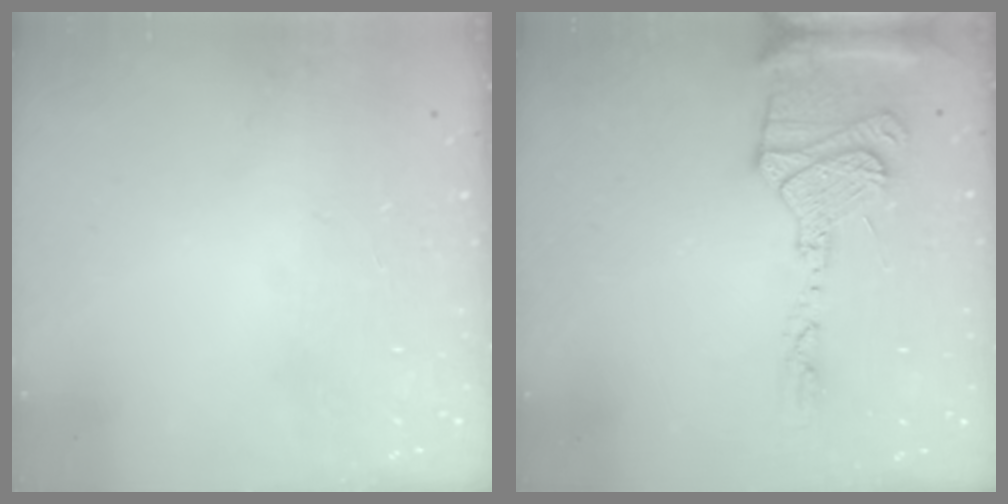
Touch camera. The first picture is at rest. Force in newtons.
{"total": 14.7, "press": 14.6, "slide": 1.8}